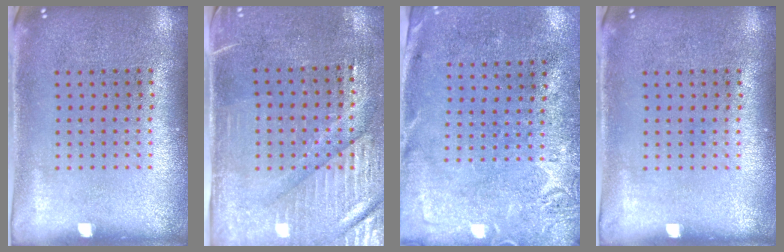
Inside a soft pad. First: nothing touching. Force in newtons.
{"total": 3.3, "press": 2.9, "slide": 1.5}
{"total": 2.8, "press": 2.2, "slide": 1.8}
{"total": 0.0}